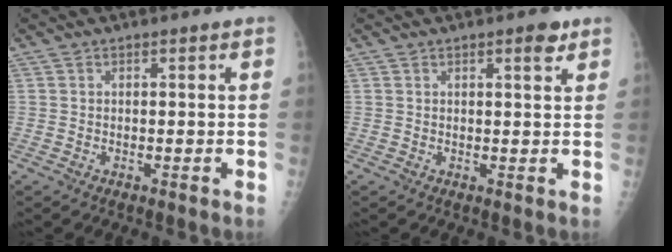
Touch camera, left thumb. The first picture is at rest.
{"total": 2.4, "force": [1.5, 0.7, 1.7], "torque": [-0.019, -0.007, 0.018]}